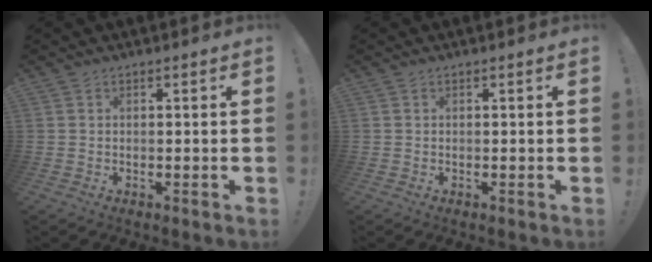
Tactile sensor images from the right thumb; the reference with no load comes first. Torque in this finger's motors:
{"motor_torque": [0.00, 0.00, -0.09, 0.17, 0.06]}